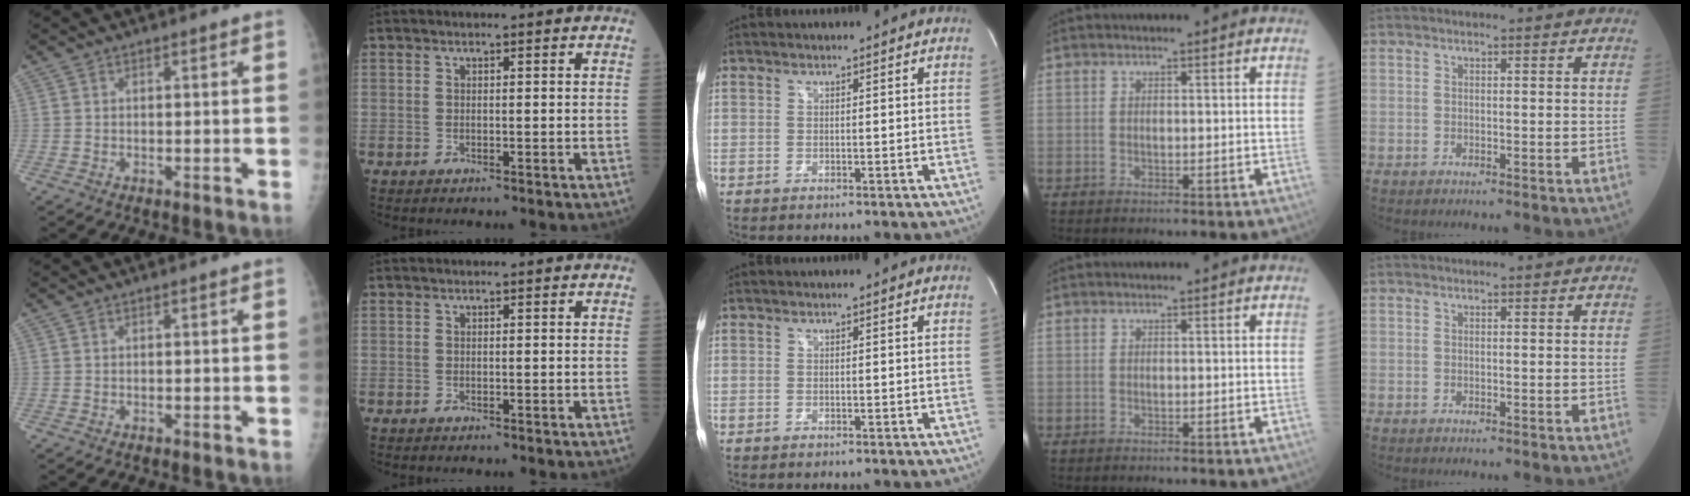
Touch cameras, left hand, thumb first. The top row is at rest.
{}